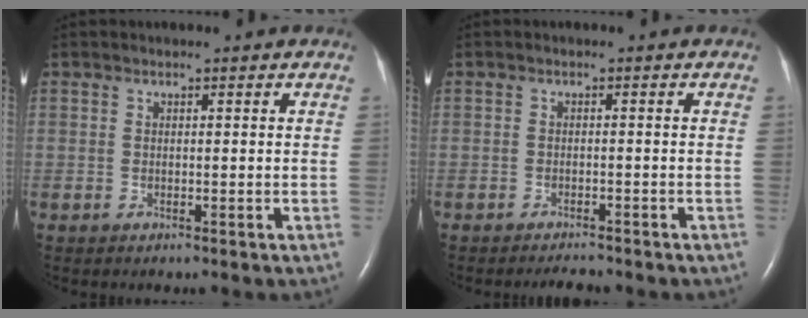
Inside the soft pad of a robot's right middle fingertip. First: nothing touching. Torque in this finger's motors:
{"motor_torque": [-0.09, -0.04, 0.00, 0.00]}